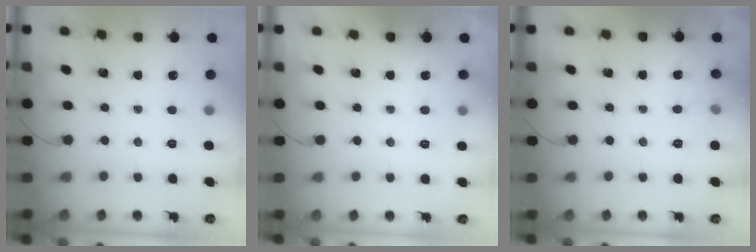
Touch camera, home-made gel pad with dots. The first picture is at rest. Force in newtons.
{"total": 5.0, "press": 4.8, "slide": 1.2}
{"total": 4.0, "press": 3.6, "slide": 1.8}